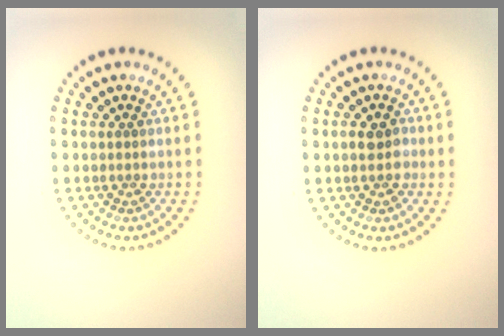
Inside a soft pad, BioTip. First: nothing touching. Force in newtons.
{"total": 1.9, "press": 1.9, "slide": 0.3}